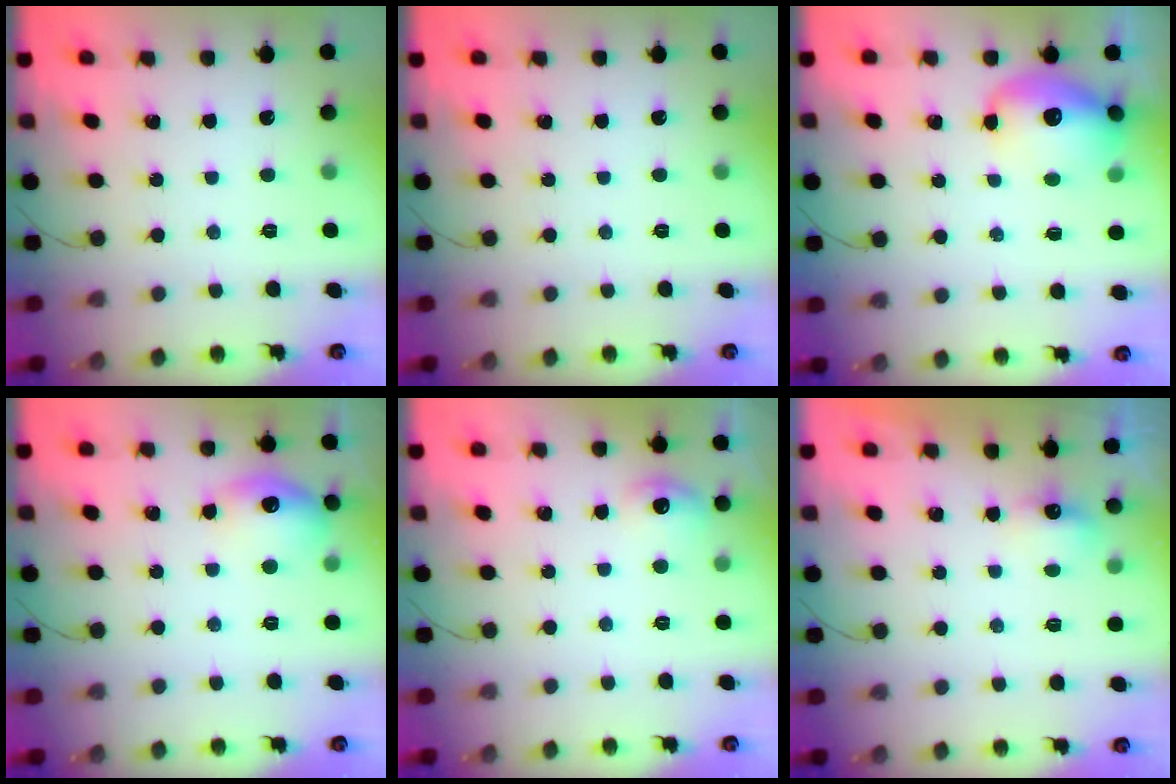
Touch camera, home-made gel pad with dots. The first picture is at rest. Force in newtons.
{"total": 0.0}
{"total": 13.0, "press": 12.6, "slide": 3.0}
{"total": 11.8, "press": 11.7, "slide": 0.7}
{"total": 7.6, "press": 7.5, "slide": 1.2}
{"total": 4.9, "press": 4.8, "slide": 0.8}